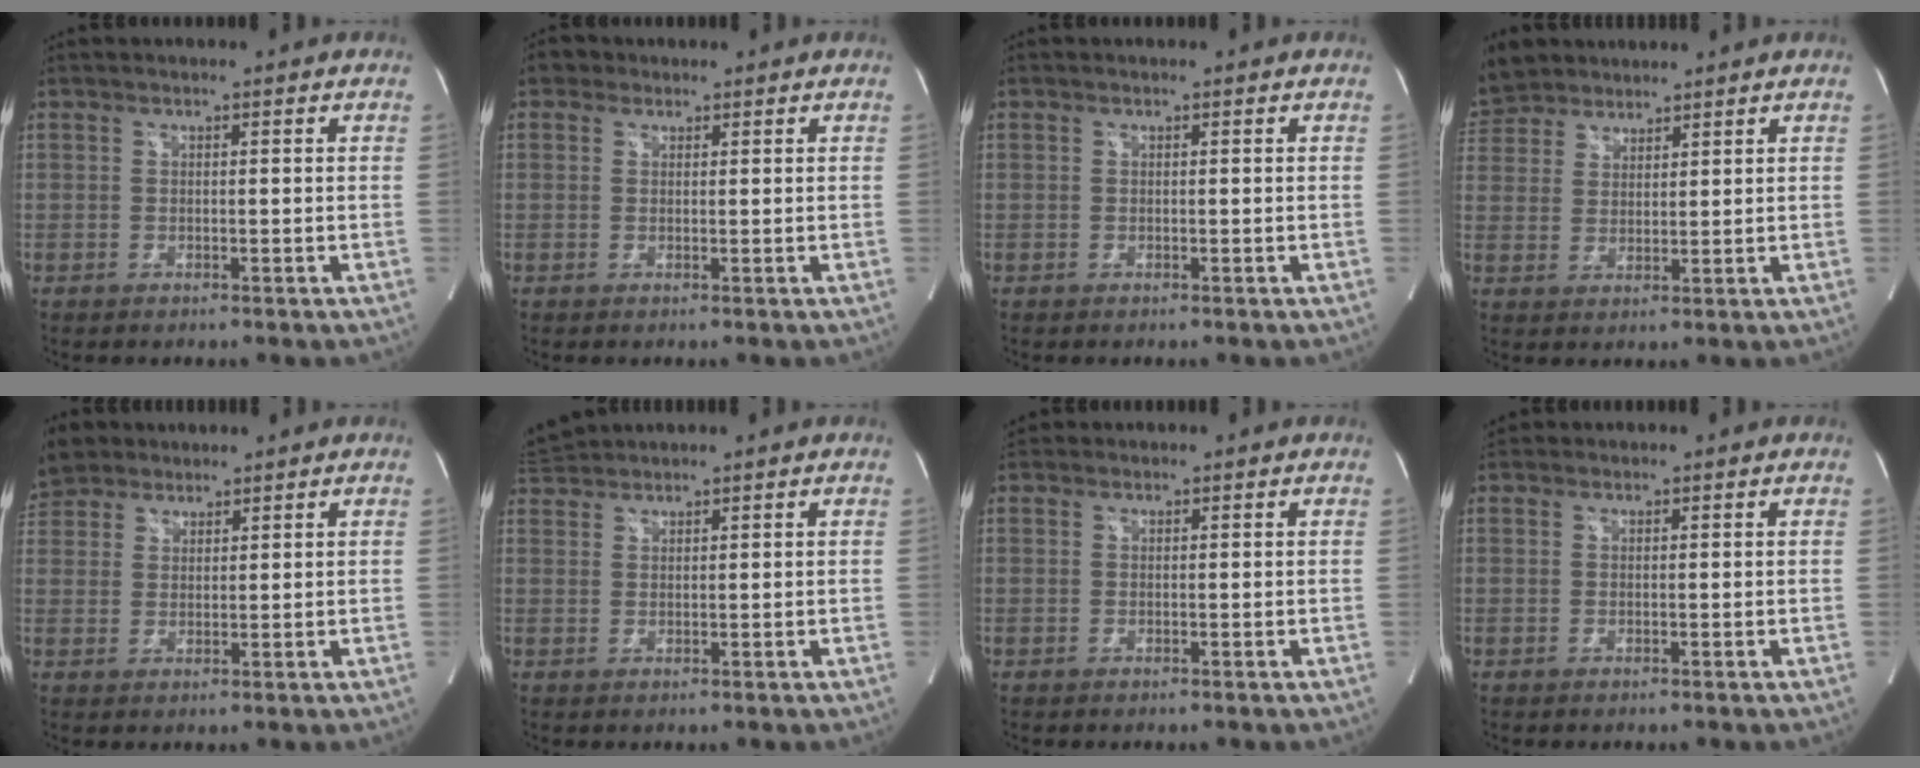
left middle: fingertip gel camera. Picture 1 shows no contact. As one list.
[{"total": 1.9, "force": [1.1, 1.5, 0.3], "torque": [-0.002, 0.012, 0.013]}, {"total": 0.0}, {"total": 8.2, "force": [7.1, 3.9, 1.5], "torque": [-0.042, 0.023, 0.141]}, {"total": 6.7, "force": [5.7, 3.4, 1.2], "torque": [-0.034, 0.023, 0.115]}, {"total": 3.1, "force": [3.1, 0.2, -0.1], "torque": [-0.010, 0.021, 0.066]}, {"total": 1.1, "force": [0.9, 0.6, -0.1], "torque": [0.001, 0.015, 0.014]}, {"total": 1.1, "force": [0.9, 0.6, -0.1], "torque": [0.000, 0.016, 0.014]}]